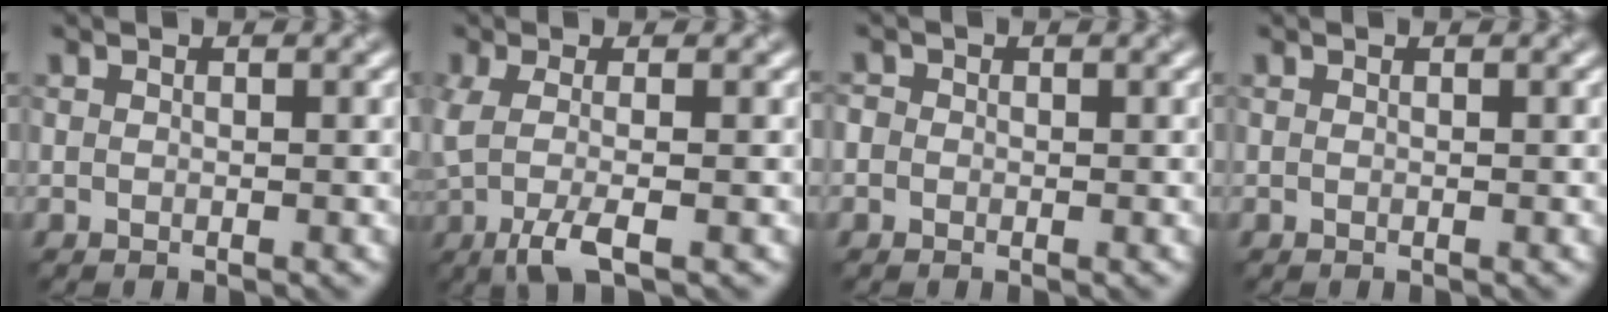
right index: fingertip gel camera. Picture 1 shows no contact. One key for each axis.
{"total": 3.4, "fx": -0.8, "fy": 0.9, "fz": 3.1, "tx": -0.081, "ty": -0.005, "tz": -0.018}
{"total": 0.7, "fx": -0.3, "fy": 0.6, "fz": -0.2, "tx": 0.000, "ty": 0.000, "tz": -0.003}
{"total": 0.0}